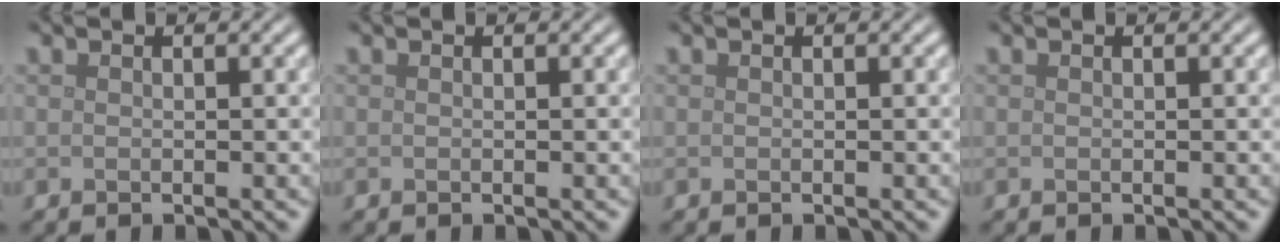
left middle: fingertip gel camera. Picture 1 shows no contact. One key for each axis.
{"total": 0.0}
{"total": 0.0}
{"total": 0.0}